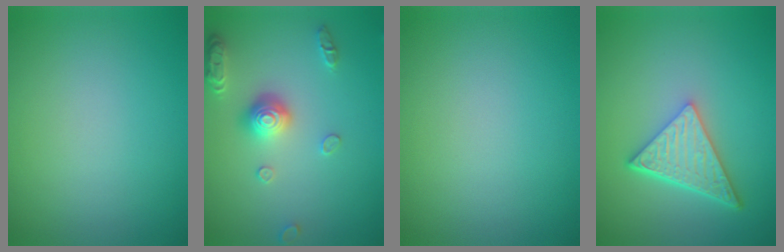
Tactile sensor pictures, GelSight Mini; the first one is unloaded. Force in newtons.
{"total": 2.9, "press": 2.9, "slide": 0.2}
{"total": 0.0}
{"total": 5.4, "press": 4.1, "slide": 3.6}